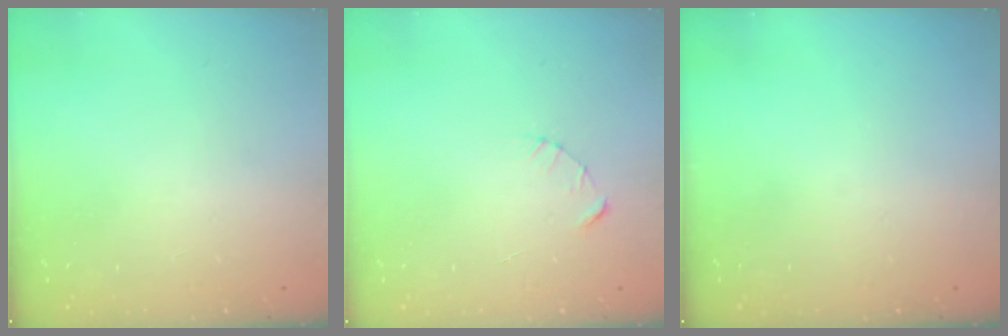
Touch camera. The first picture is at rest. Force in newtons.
{"total": 2.3, "press": 2.3, "slide": 0.3}
{"total": 0.0}